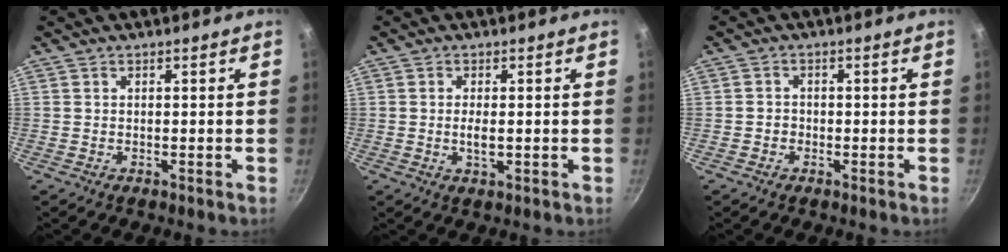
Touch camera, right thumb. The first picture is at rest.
{"total": 2.5, "force": [-0.2, 0.9, 2.3], "torque": [-0.047, -0.004, -0.004]}
{"total": 1.7, "force": [-0.7, 1.5, 0.4], "torque": [0.003, 0.006, -0.013]}